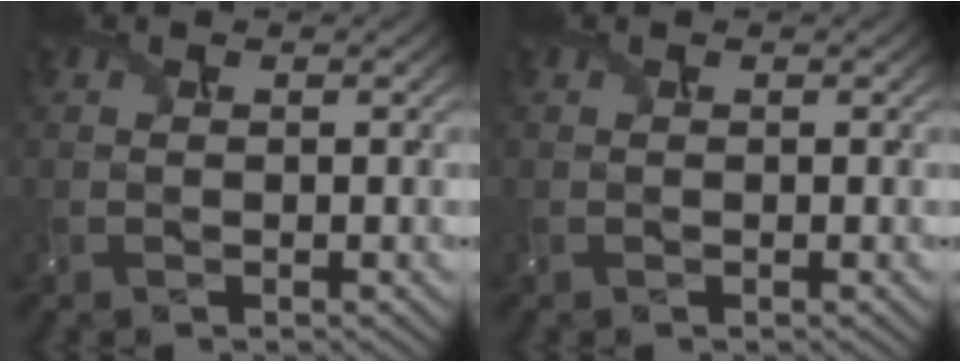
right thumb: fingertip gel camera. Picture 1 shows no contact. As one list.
[{"total": 0.0}]